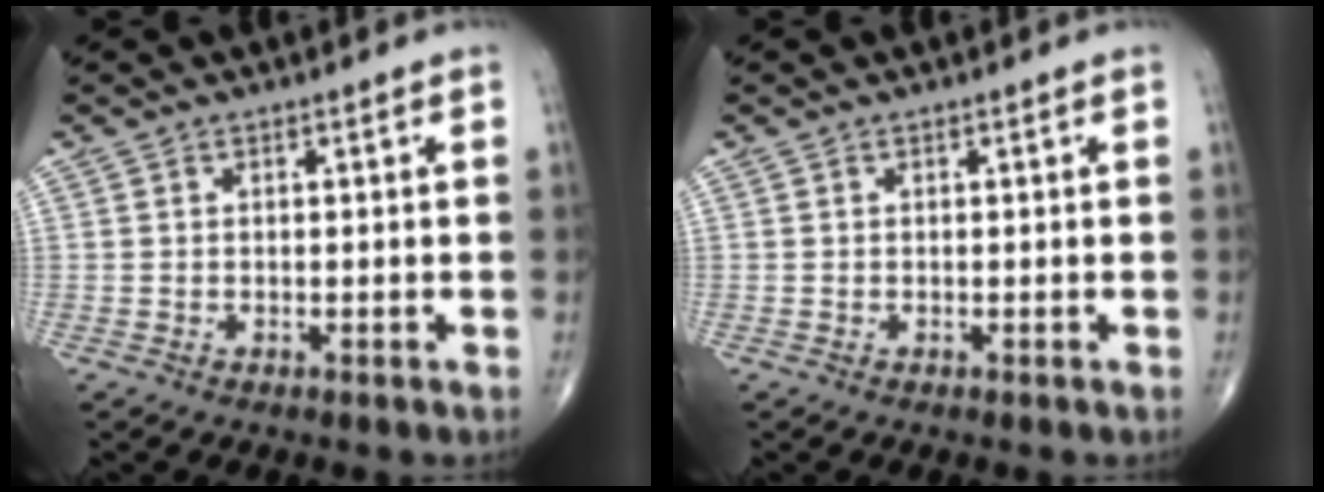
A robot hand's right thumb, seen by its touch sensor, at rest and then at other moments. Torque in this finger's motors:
{"motor_torque": [0.00, 0.00, -0.01, -0.01, 0.02]}